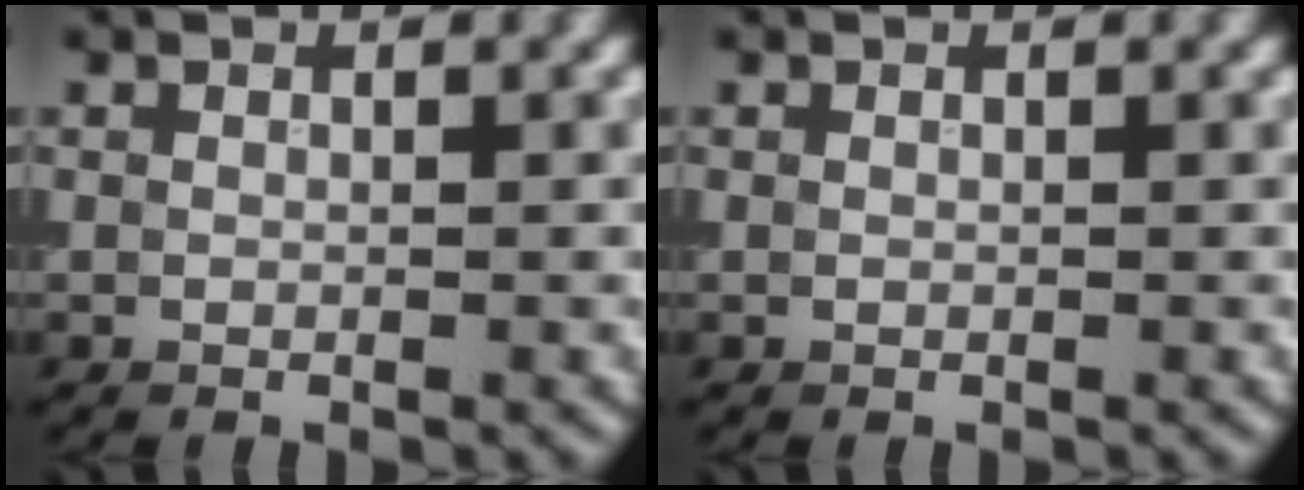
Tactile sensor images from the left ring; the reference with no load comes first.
{"total": 0.0}